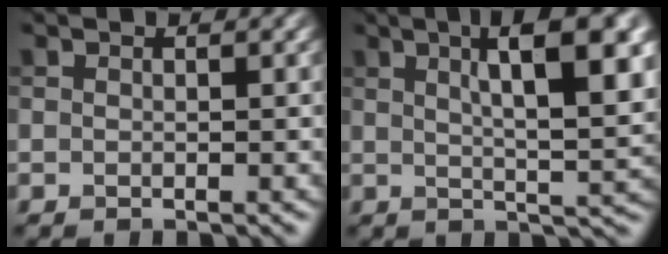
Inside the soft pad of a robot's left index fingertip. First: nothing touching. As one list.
[{"total": 8.8, "force": [2.4, 2.2, 8.2], "torque": [-0.110, 0.010, 0.053]}]